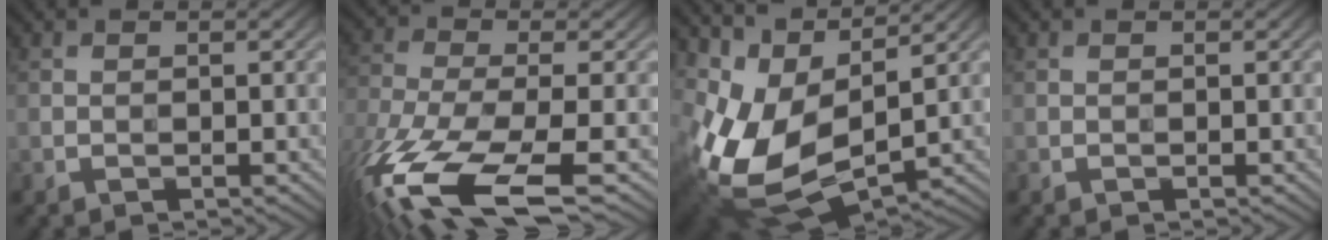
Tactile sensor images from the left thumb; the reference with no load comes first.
{"total": 15.0, "force": [-8.4, 5.1, 11.3], "torque": [-0.286, -0.038, -0.146]}
{"total": 12.5, "force": [1.8, 7.0, 10.2], "torque": [-0.237, -0.025, 0.045]}
{"total": 0.0}